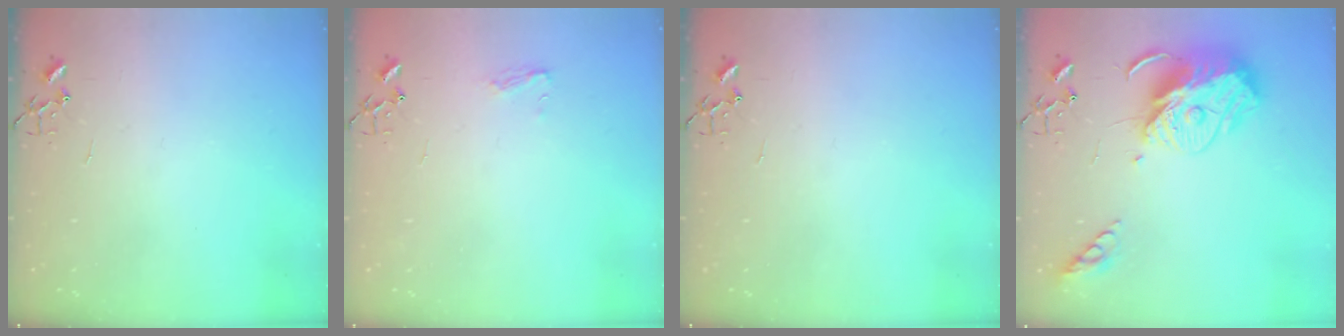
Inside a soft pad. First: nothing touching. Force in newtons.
{"total": 5.2, "press": 5.2, "slide": 0.6}
{"total": 0.0}
{"total": 15.0, "press": 14.9, "slide": 1.3}